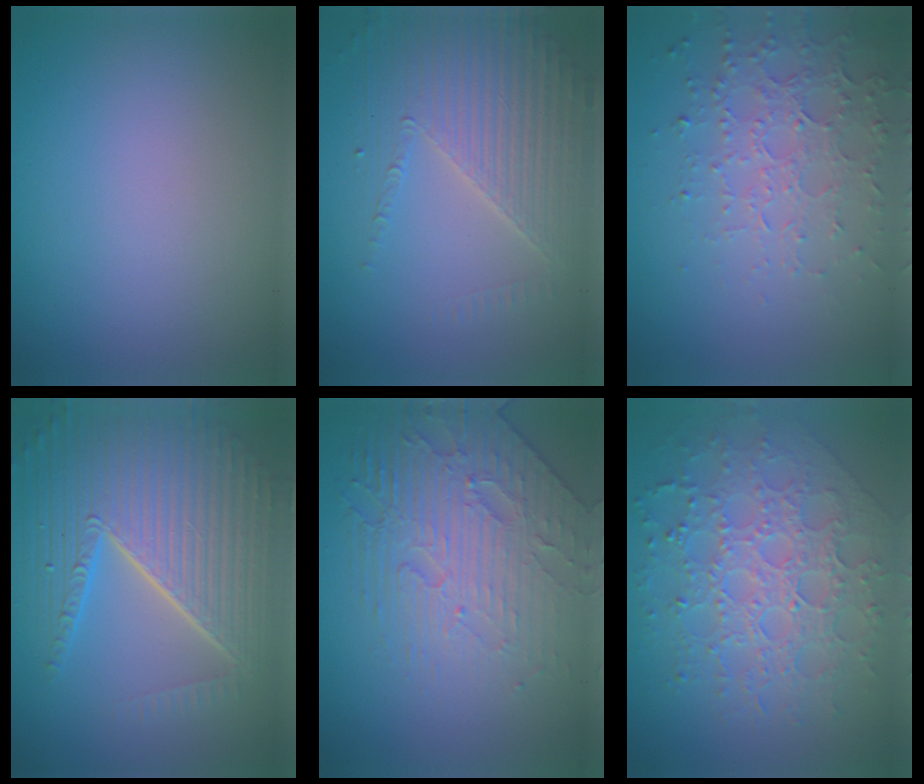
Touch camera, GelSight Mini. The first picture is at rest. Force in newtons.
{"total": 4.4, "press": 3.9, "slide": 2.1}
{"total": 4.6, "press": 3.4, "slide": 3.1}
{"total": 10.2, "press": 6.5, "slide": 7.8}
{"total": 5.5, "press": 4.7, "slide": 2.9}
{"total": 8.0, "press": 5.7, "slide": 5.6}